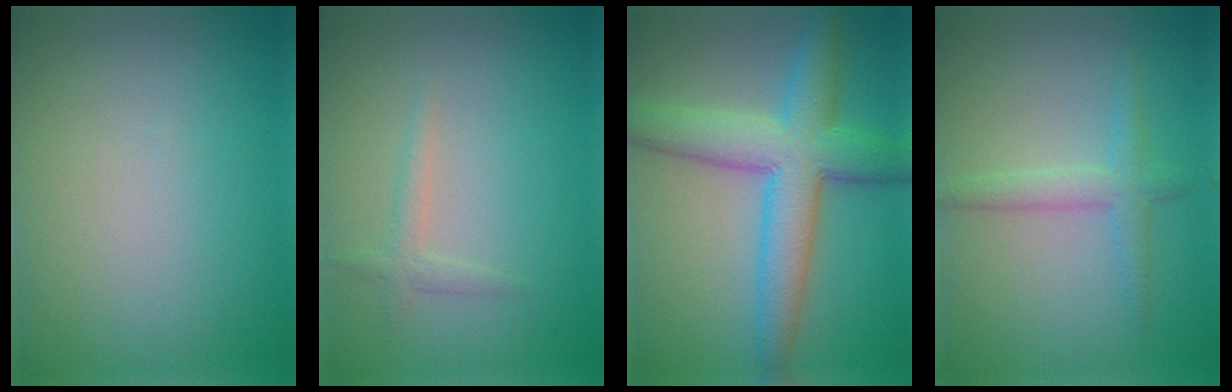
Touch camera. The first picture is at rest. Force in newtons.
{"total": 1.3, "press": 1.3, "slide": 0.0}
{"total": 7.6, "press": 7.6, "slide": 0.1}
{"total": 2.3, "press": 2.3, "slide": 0.1}